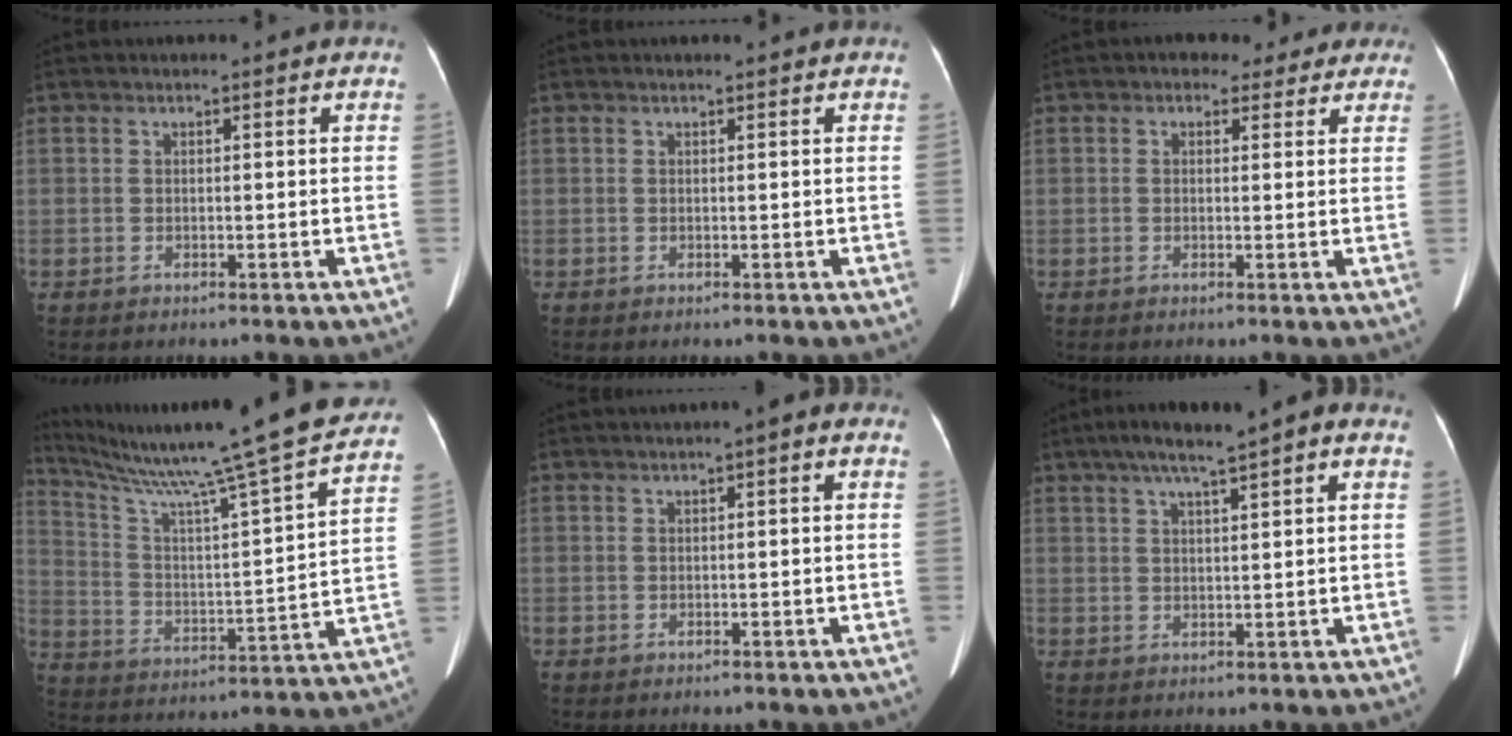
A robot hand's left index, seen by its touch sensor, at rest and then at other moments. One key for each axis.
{"total": 0.0}
{"total": 4.9, "fx": 3.5, "fy": 3.1, "fz": 1.4, "tx": -0.001, "ty": 0.017, "tz": 0.035}
{"total": 26.0, "fx": 21.8, "fy": -1.4, "fz": 14.2, "tx": -0.245, "ty": -0.029, "tz": 0.320}
{"total": 1.6, "fx": 0.3, "fy": 0.5, "fz": 1.5, "tx": -0.018, "ty": 0.014, "tz": 0.001}
{"total": 8.0, "fx": 4.4, "fy": 0.8, "fz": 6.7, "tx": -0.105, "ty": 0.034, "tz": 0.067}